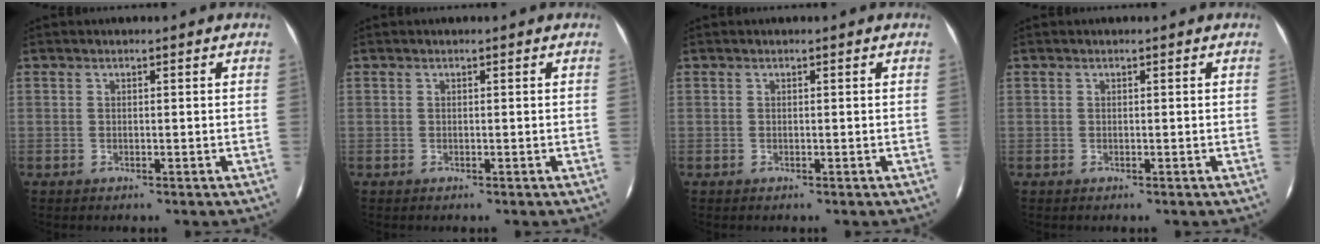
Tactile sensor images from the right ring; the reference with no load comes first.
{"total": 0.0}
{"total": 0.0}
{"total": 0.0}